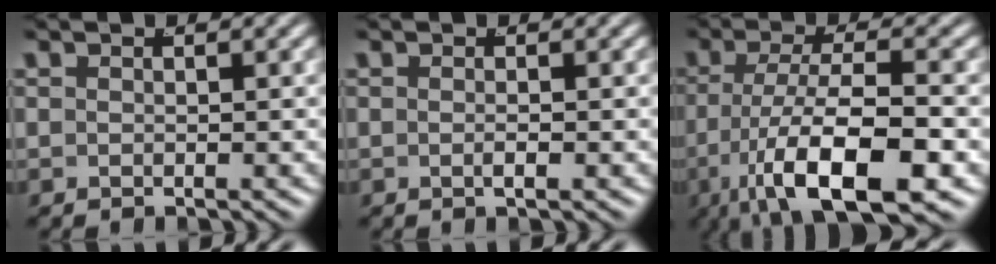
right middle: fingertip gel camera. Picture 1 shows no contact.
{"total": 0.5, "force": [0.1, 0.3, 0.5], "torque": [-0.010, 0.007, -0.002]}
{"total": 9.1, "force": [-4.1, 3.2, 7.4], "torque": [-0.136, -0.023, -0.044]}